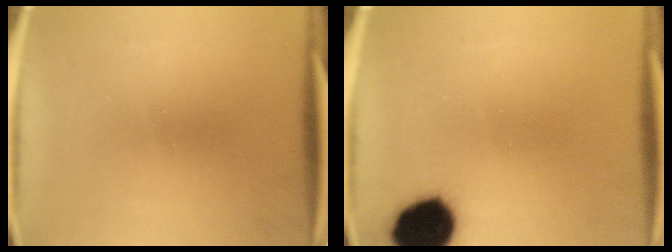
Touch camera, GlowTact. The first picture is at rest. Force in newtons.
{"total": 14.9}